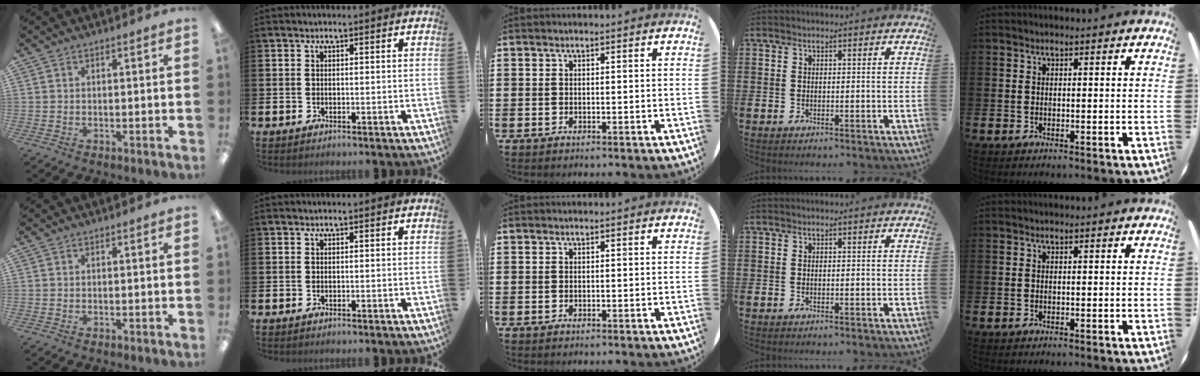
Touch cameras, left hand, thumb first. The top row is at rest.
{}